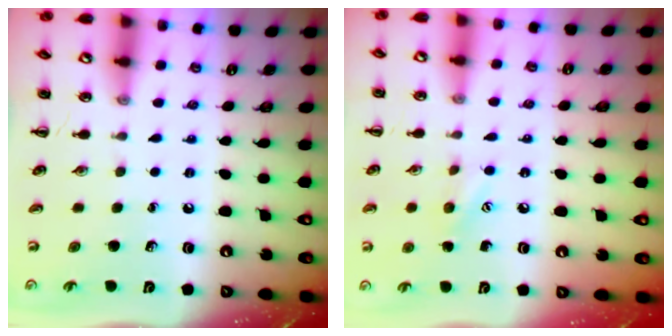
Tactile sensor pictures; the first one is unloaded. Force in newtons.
{"total": 6.7, "press": 6.5, "slide": 1.7}